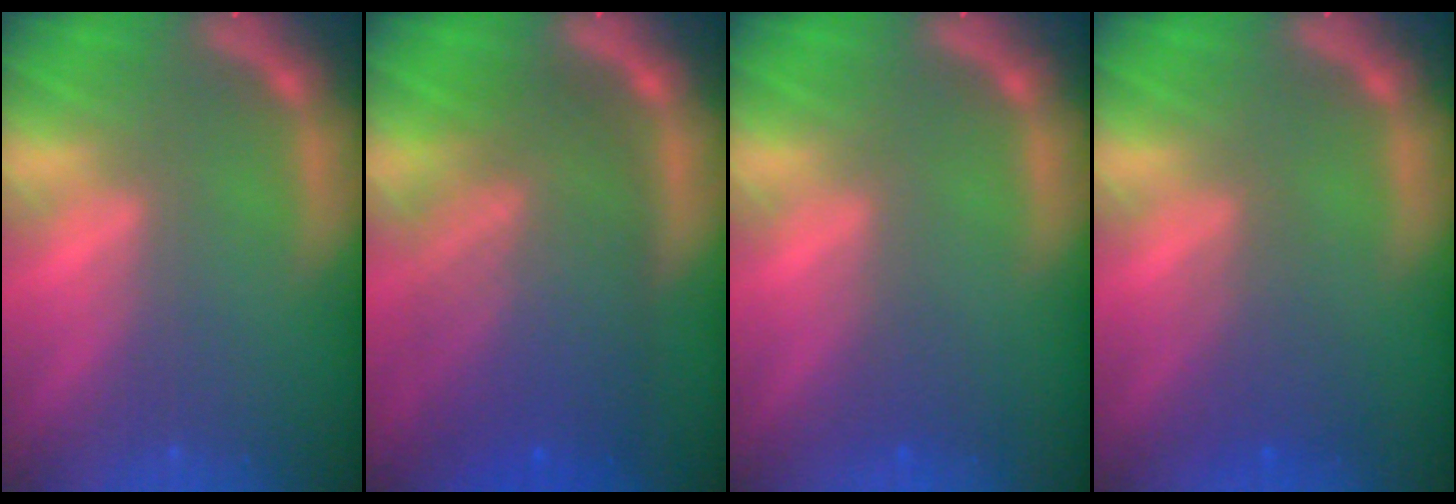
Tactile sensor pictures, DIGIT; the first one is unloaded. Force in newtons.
{"total": 10.0}
{"total": 1.0}
{"total": 2.4}